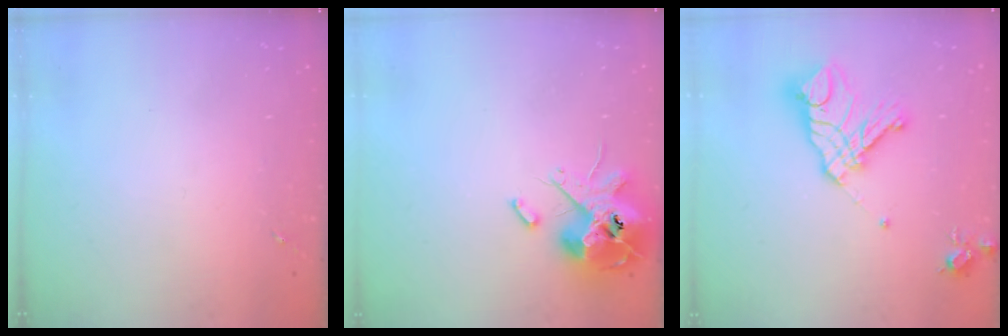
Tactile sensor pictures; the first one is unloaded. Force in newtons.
{"total": 14.3, "press": 14.0, "slide": 2.5}
{"total": 17.6, "press": 17.5, "slide": 1.9}